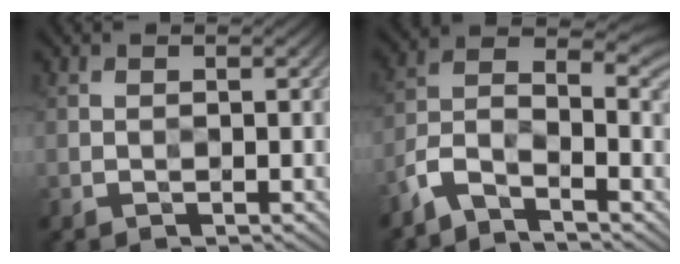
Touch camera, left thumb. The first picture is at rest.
{"total": 5.4, "force": [-3.9, 1.8, 3.3], "torque": [-0.069, -0.004, -0.095]}